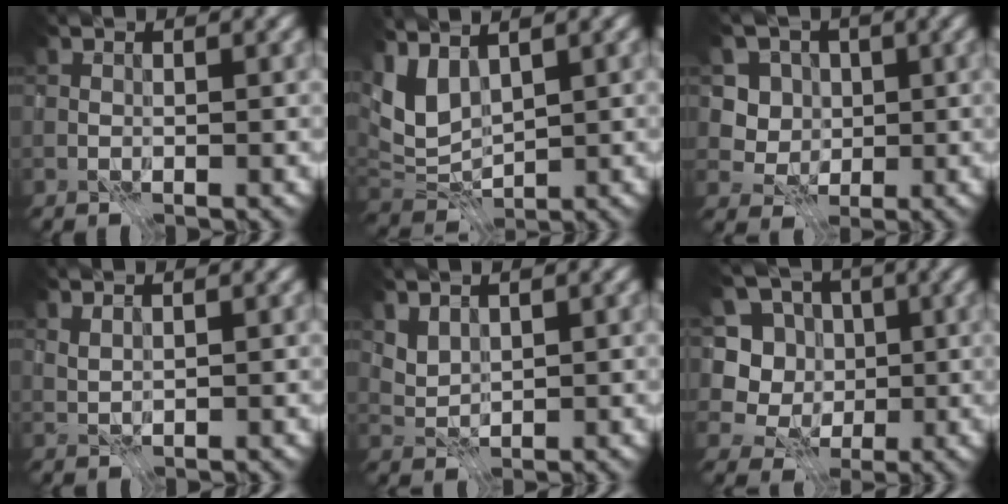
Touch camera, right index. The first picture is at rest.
{"total": 5.1, "force": [2.1, 2.7, 3.8], "torque": [-0.088, -0.003, 0.036]}
{"total": 3.5, "force": [0.2, 3.3, 1.1], "torque": [-0.014, -0.006, -0.010]}
{"total": 1.0, "force": [0.8, 0.0, 0.6], "torque": [-0.012, -0.002, 0.022]}
{"total": 1.8, "force": [1.4, 0.7, 0.7], "torque": [-0.022, -0.006, 0.036]}
{"total": 7.5, "force": [-0.5, 7.0, 2.5], "torque": [-0.050, 0.022, -0.041]}